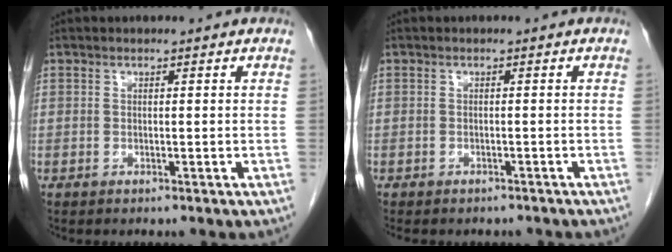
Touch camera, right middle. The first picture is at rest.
{"total": 6.5, "force": [-5.6, 2.5, 2.1], "torque": [-0.023, 0.001, -0.063]}